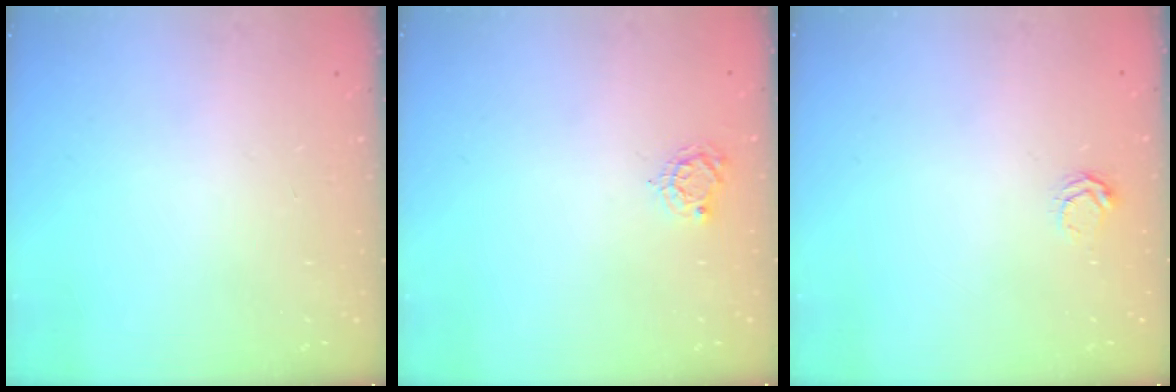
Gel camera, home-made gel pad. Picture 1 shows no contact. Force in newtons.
{"total": 4.8, "press": 4.7, "slide": 0.4}
{"total": 3.9, "press": 3.8, "slide": 0.6}